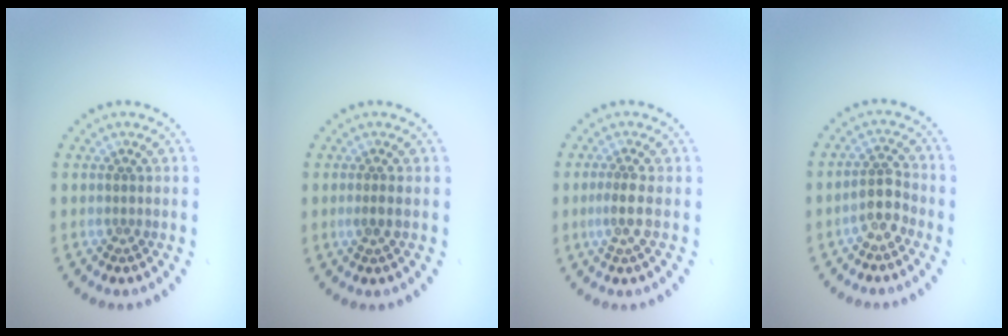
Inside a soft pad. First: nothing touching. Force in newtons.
{"total": 0.8, "press": 0.6, "slide": 0.5}
{"total": 1.7, "press": 1.5, "slide": 0.9}
{"total": 2.4, "press": 2.1, "slide": 1.2}